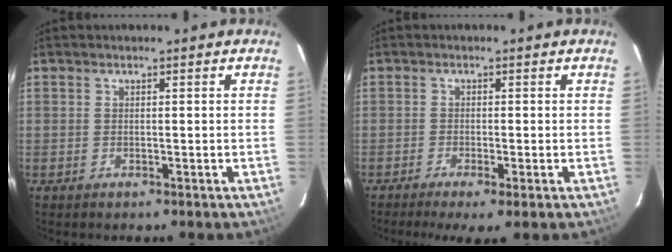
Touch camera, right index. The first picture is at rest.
{"total": 4.2, "force": [-2.7, 0.2, 3.2], "torque": [-0.068, -0.013, -0.046]}